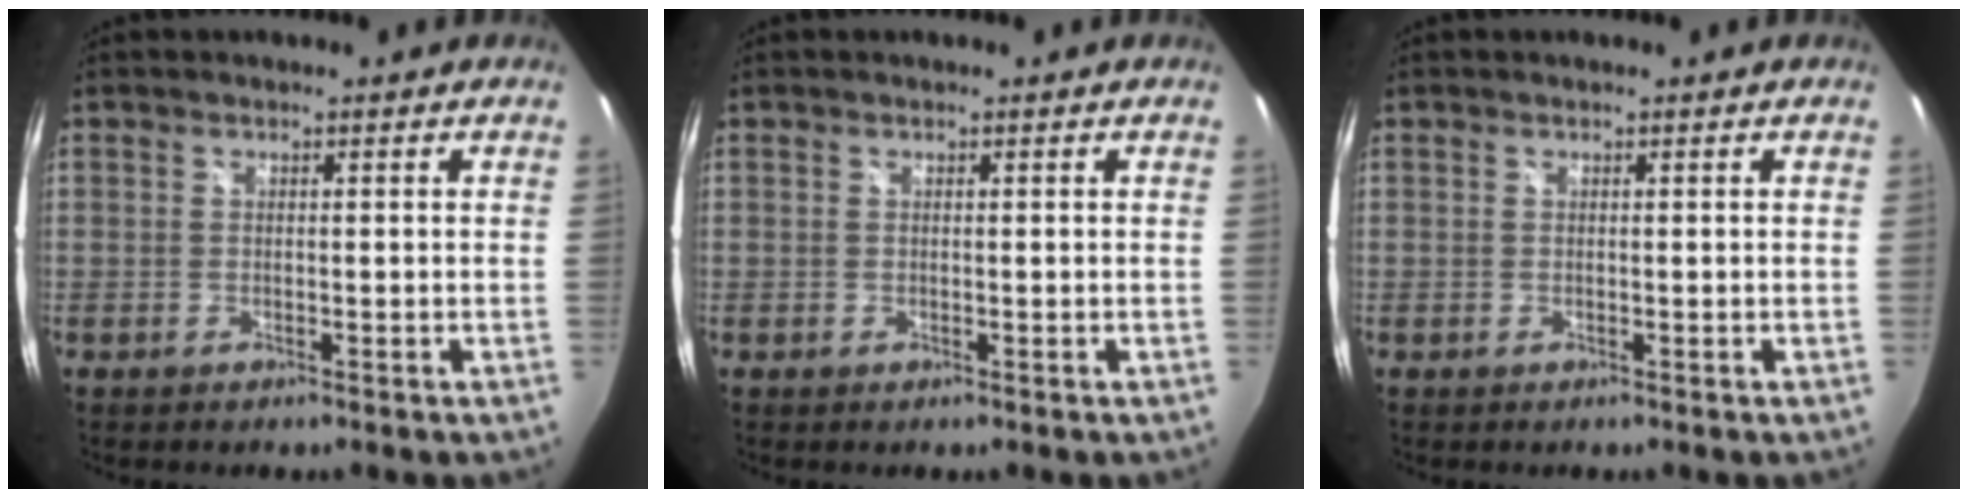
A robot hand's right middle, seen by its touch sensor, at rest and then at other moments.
{"total": 0.0}
{"total": 0.0}